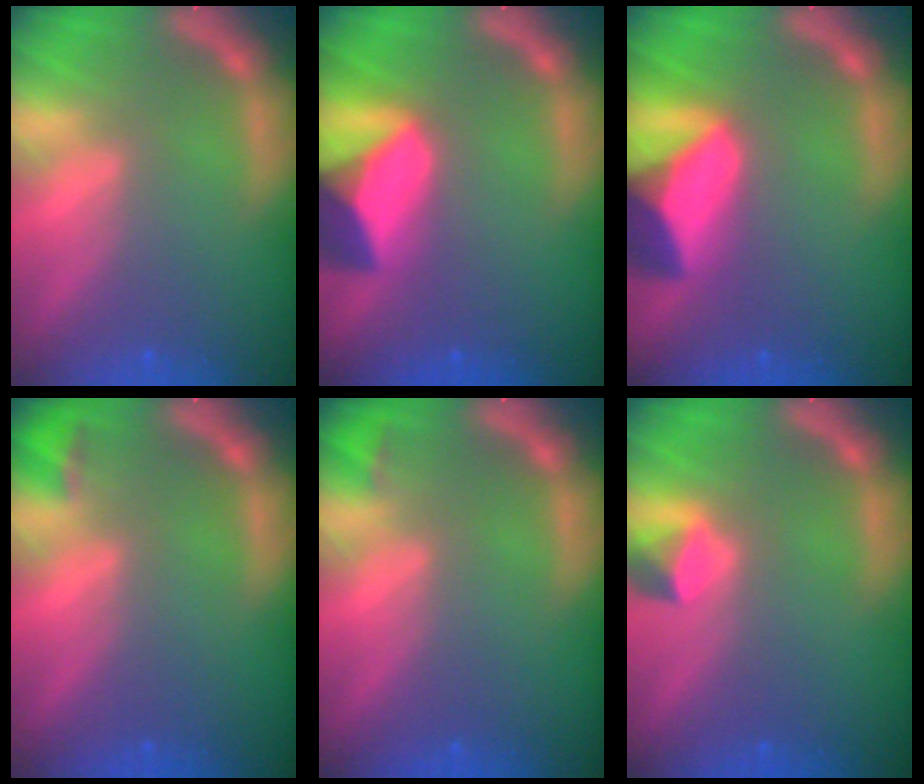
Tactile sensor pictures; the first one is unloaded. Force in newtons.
{"total": 8.9}
{"total": 10.0}
{"total": 1.4}
{"total": 0.9}
{"total": 1.9}